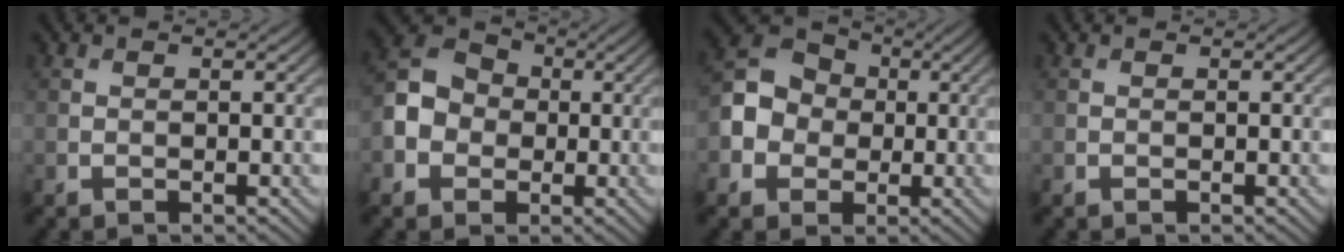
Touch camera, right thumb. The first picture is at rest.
{"total": 6.5, "force": [-1.2, 5.6, 3.1], "torque": [-0.083, 0.001, -0.033]}
{"total": 7.2, "force": [-0.8, 6.3, 3.3], "torque": [-0.076, 0.002, -0.030]}
{"total": 0.0}